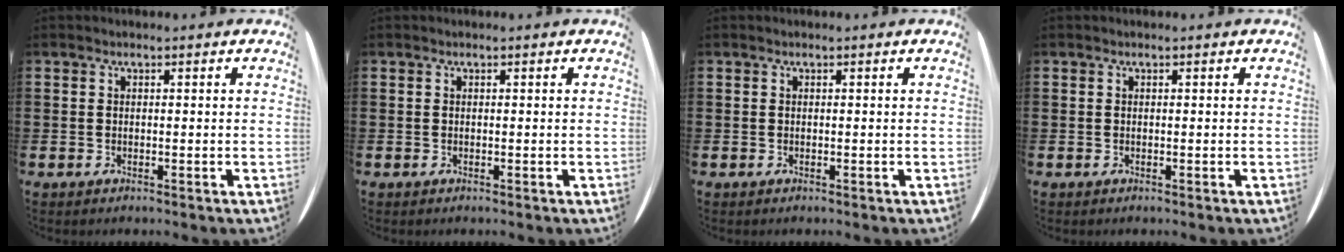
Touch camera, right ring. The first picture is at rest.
{"total": 0.0}
{"total": 0.0}
{"total": 0.0}